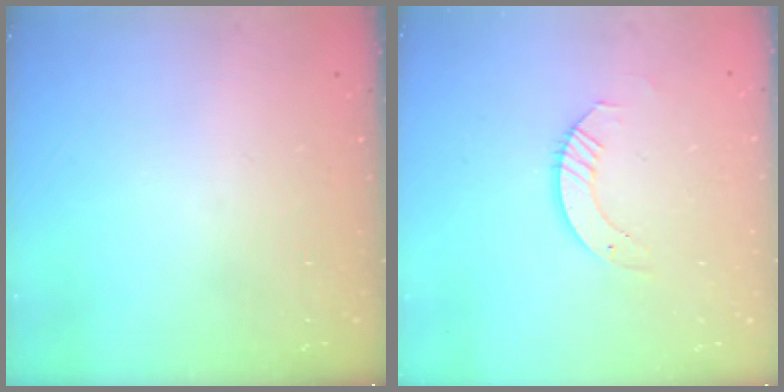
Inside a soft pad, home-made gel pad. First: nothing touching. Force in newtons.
{"total": 4.8, "press": 4.8, "slide": 0.5}